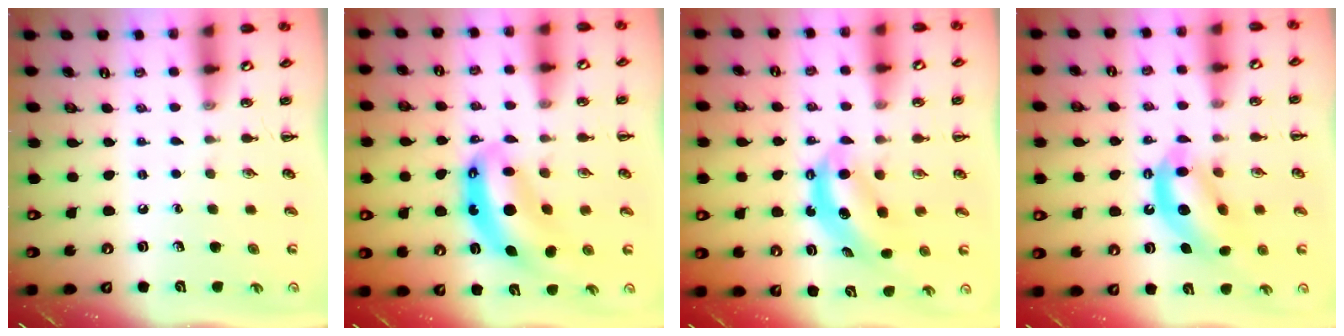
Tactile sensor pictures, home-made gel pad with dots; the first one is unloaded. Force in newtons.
{"total": 9.1, "press": 8.8, "slide": 2.2}
{"total": 6.2, "press": 6.2, "slide": 0.4}
{"total": 10.5, "press": 10.1, "slide": 2.9}